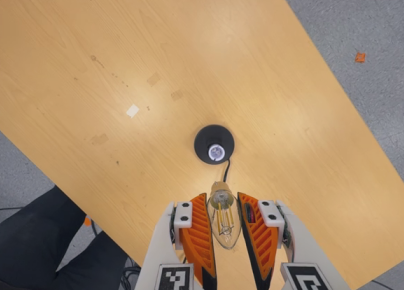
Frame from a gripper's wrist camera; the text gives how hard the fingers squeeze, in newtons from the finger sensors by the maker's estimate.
{"total": 12.0, "left": 12.0, "right": 12.0}